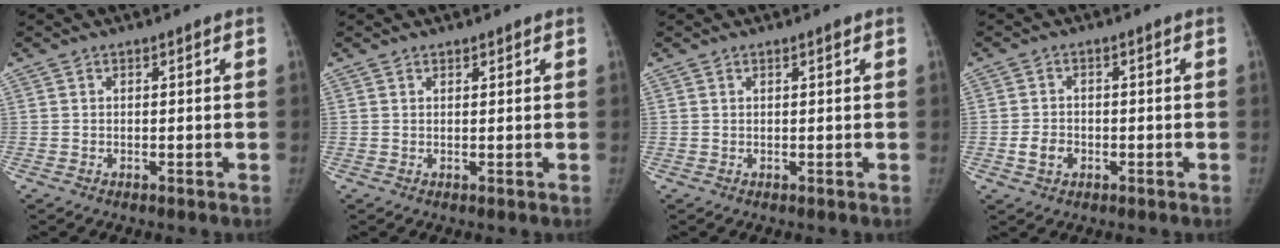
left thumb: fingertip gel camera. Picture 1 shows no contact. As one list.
[{"total": 0.7, "force": [0.5, 0.4, 0.0], "torque": [0.002, -0.004, 0.006]}, {"total": 0.7, "force": [0.5, 0.1, 0.5], "torque": [-0.008, 0.000, 0.007]}, {"total": 3.4, "force": [-1.2, 2.8, 1.6], "torque": [-0.021, 0.008, -0.021]}]